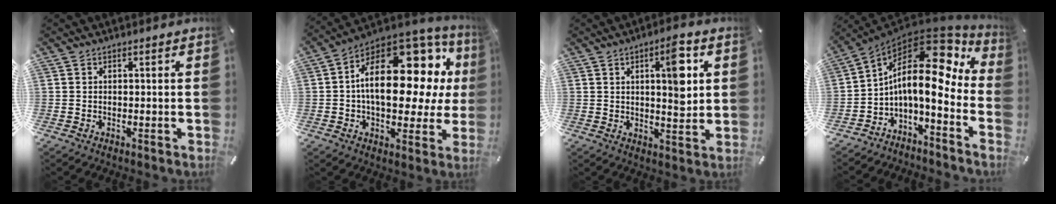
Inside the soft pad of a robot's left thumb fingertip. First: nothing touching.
{"total": 23.5, "force": [5.0, 13.6, 18.5], "torque": [-0.273, -0.034, 0.091]}
{"total": 10.2, "force": [3.5, 3.9, 8.7], "torque": [-0.108, -0.019, 0.048]}
{"total": 15.9, "force": [3.7, 7.4, 13.6], "torque": [-0.236, -0.051, 0.061]}